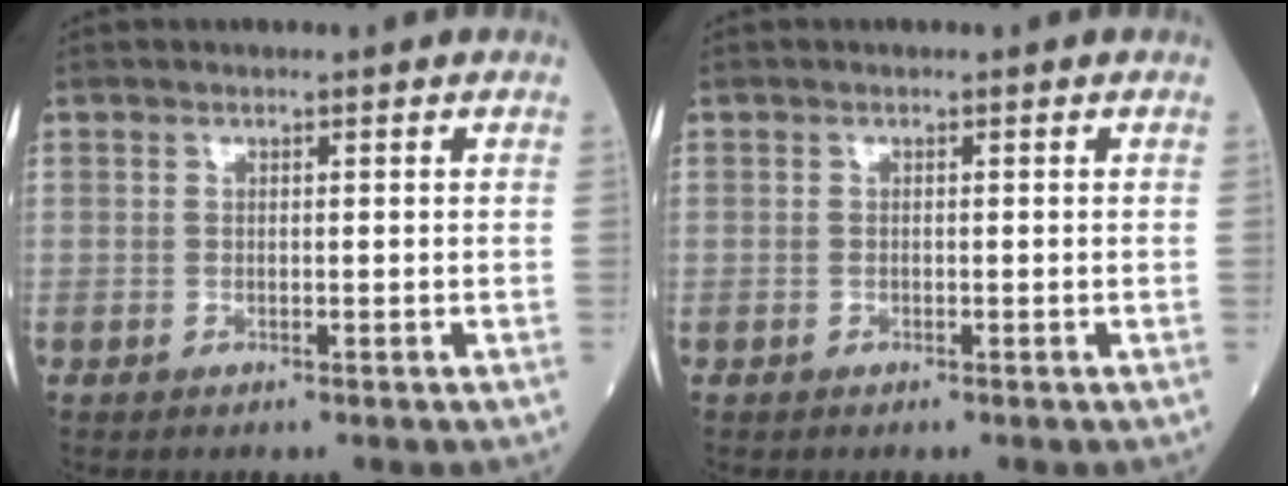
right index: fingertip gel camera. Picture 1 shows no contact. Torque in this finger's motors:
{"motor_torque": [0.02, 0.00, 0.04, -0.01]}